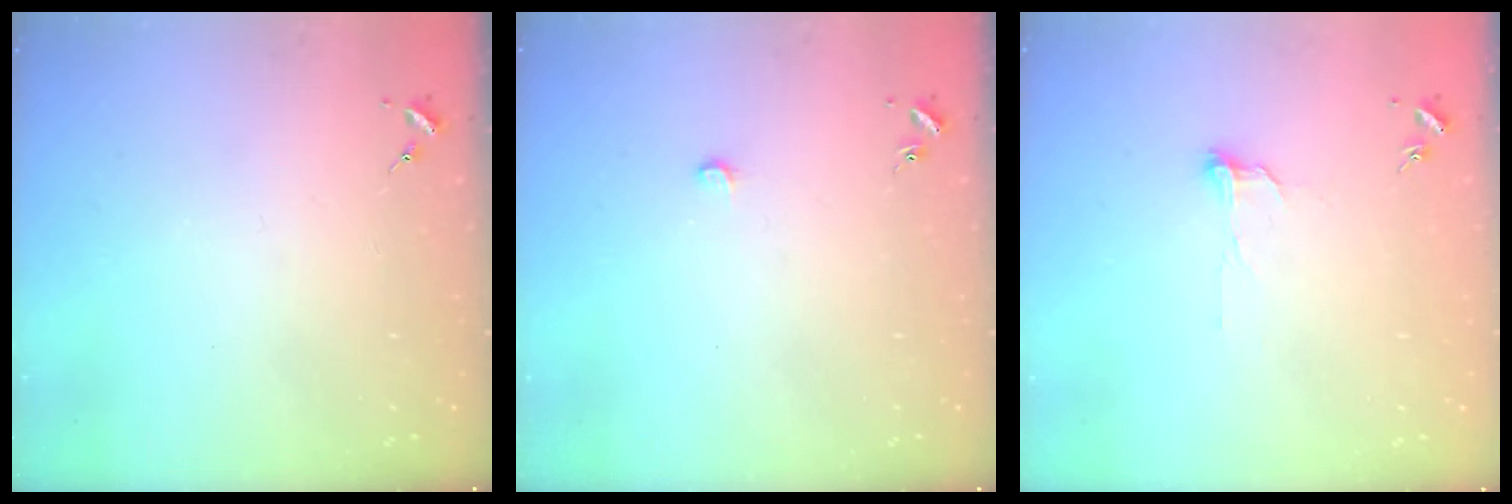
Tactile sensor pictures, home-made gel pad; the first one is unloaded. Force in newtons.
{"total": 4.0, "press": 4.0, "slide": 0.4}
{"total": 5.5, "press": 5.5, "slide": 0.5}